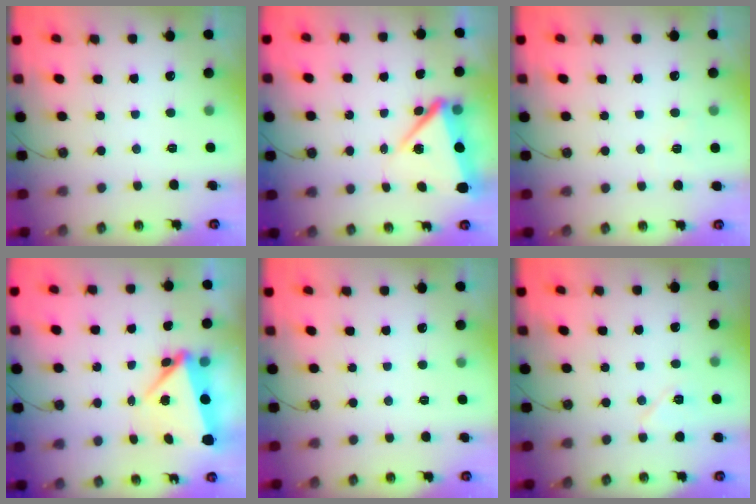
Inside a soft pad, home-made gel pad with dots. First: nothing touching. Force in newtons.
{"total": 6.7, "press": 6.6, "slide": 1.3}
{"total": 4.8, "press": 4.1, "slide": 2.4}
{"total": 5.5, "press": 4.7, "slide": 2.9}
{"total": 0.0}
{"total": 7.8, "press": 6.3, "slide": 4.6}